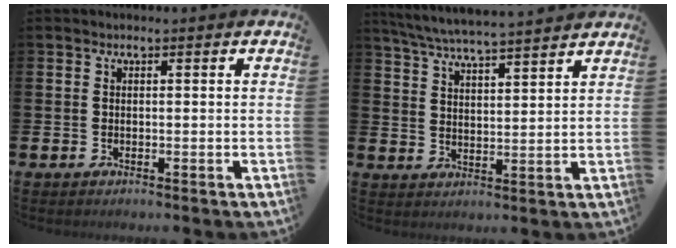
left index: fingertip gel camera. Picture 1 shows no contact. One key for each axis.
{"total": 6.0, "fx": 5.9, "fy": -0.1, "fz": 1.4, "tx": -0.048, "ty": -0.034, "tz": 0.104}